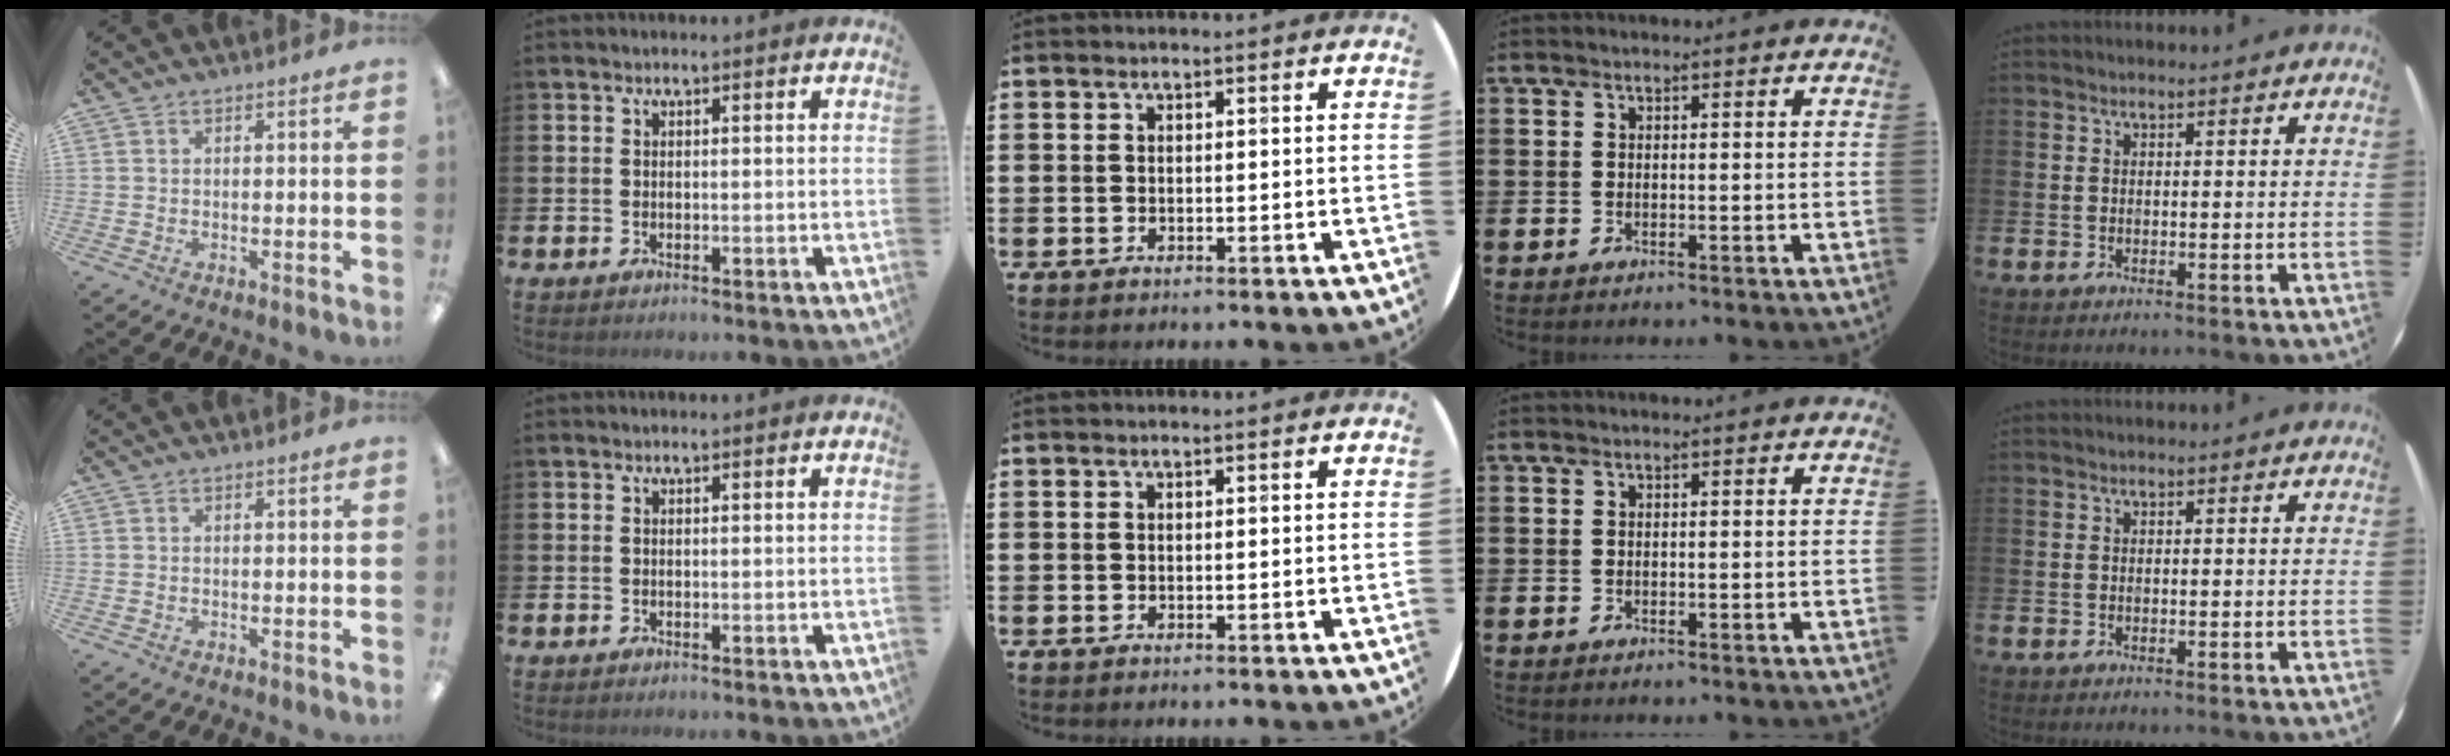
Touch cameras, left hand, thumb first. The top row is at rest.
{}